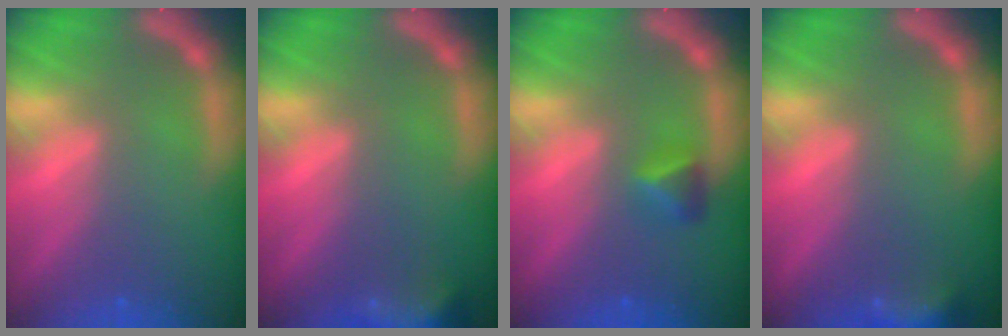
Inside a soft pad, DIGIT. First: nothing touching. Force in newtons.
{"total": 6.5}
{"total": 1.9}
{"total": 4.4}